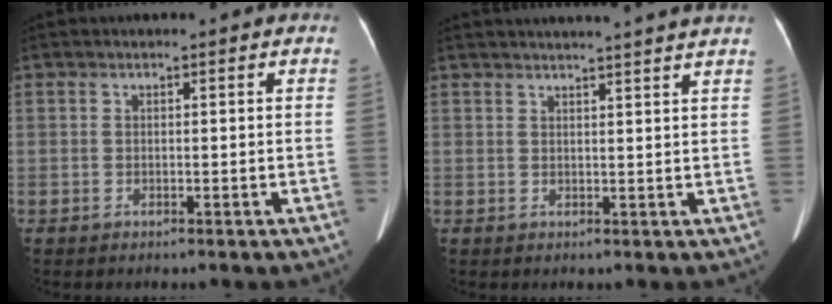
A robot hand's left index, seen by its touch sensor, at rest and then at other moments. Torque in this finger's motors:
{"motor_torque": [0.00, -0.68, 0.00, 0.01]}